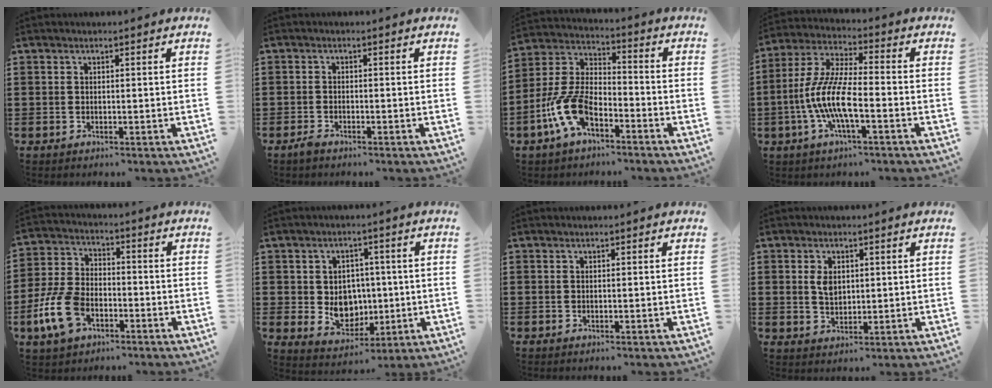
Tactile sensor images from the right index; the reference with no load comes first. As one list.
[{"total": 1.0, "force": [-0.9, 0.3, 0.4], "torque": [-0.009, -0.002, -0.016]}, {"total": 10.1, "force": [-5.1, 4.7, 7.3], "torque": [-0.189, -0.006, -0.103]}, {"total": 9.6, "force": [-3.3, 1.9, 8.8], "torque": [-0.210, -0.022, -0.071]}, {"total": 8.4, "force": [-3.6, 5.0, 5.7], "torque": [-0.149, 0.000, -0.073]}, {"total": 5.7, "force": [0.4, 5.3, 1.9], "torque": [-0.043, 0.003, 0.008]}, {"total": 0.0}, {"total": 3.0, "force": [0.7, 1.9, 2.2], "torque": [-0.049, 0.006, 0.012]}]